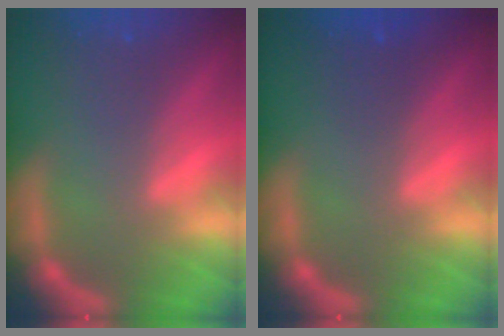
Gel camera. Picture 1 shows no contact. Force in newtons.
{"total": 1.0}